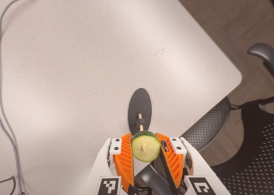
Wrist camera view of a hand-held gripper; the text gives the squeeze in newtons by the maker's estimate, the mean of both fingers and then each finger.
{"total": 12.2, "left": 11.8, "right": 12.5}